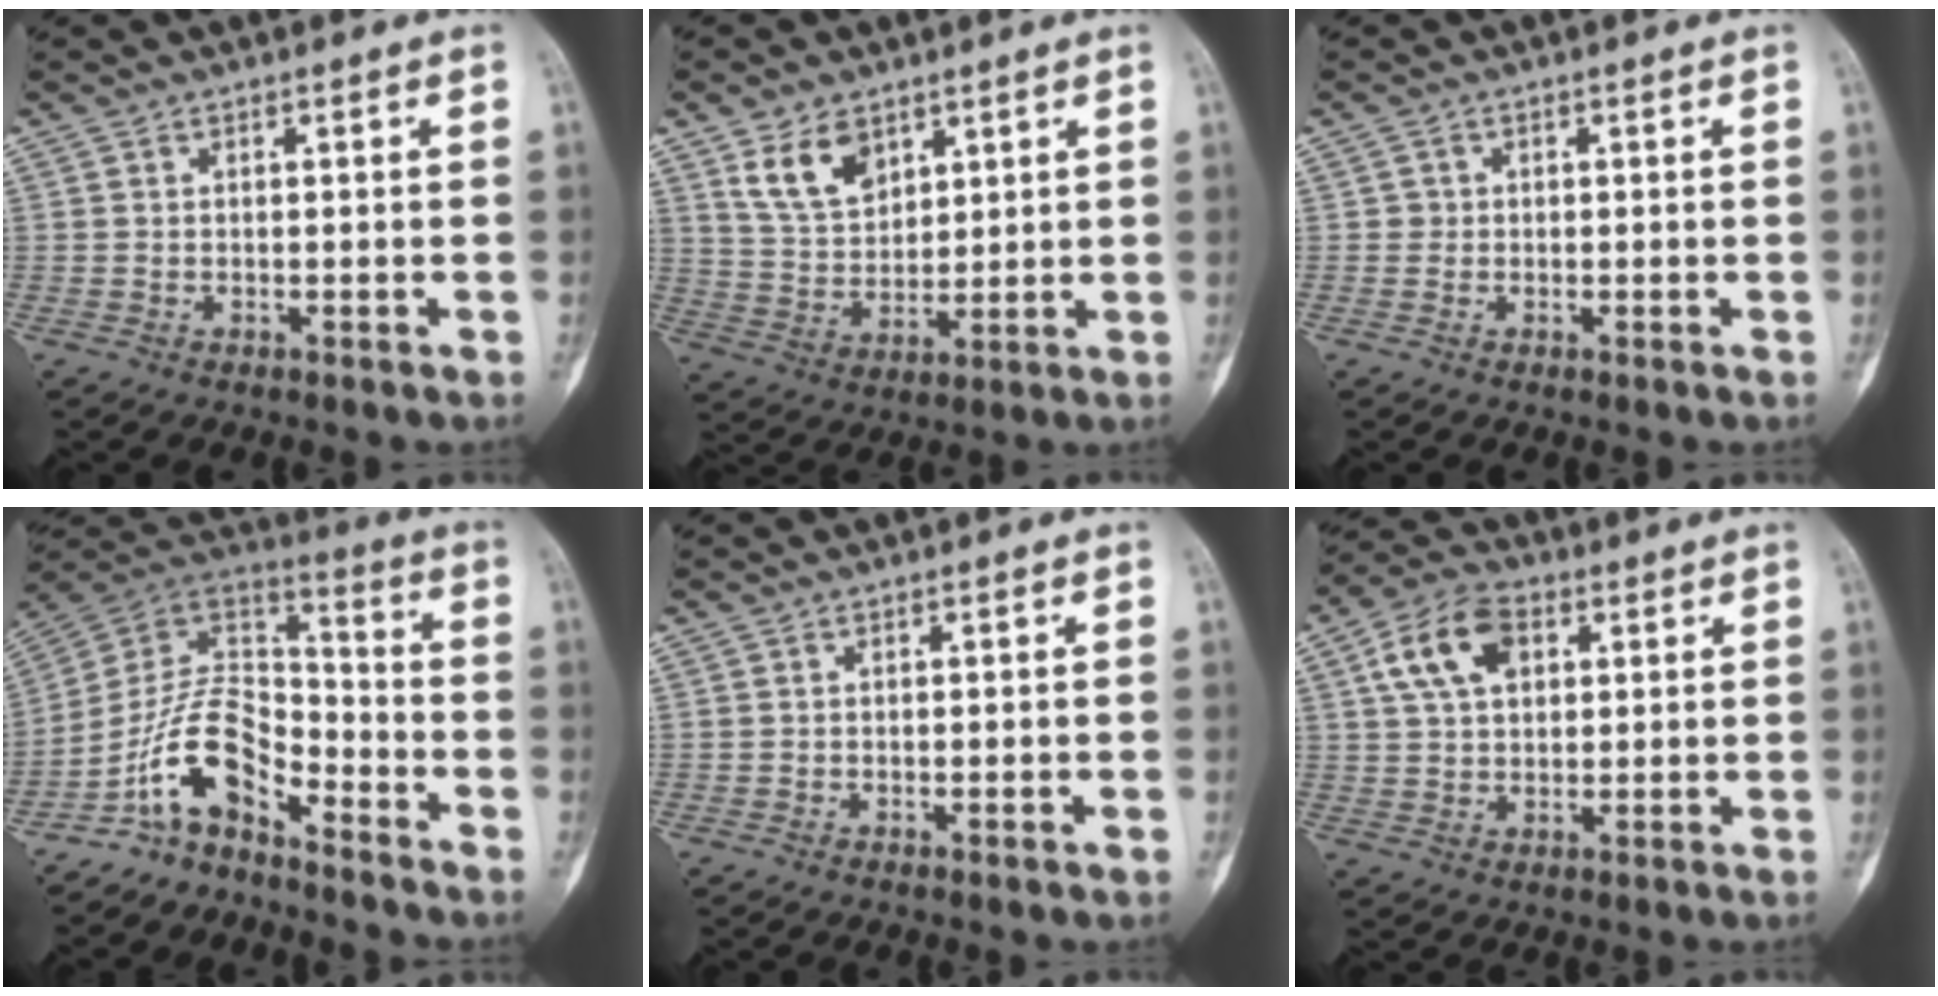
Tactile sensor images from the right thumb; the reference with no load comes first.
{"total": 8.9, "force": [5.2, 5.6, 4.6], "torque": [-0.067, -0.030, 0.108]}
{"total": 1.0, "force": [-0.1, 1.0, 0.1], "torque": [0.005, 0.005, -0.002]}
{"total": 12.7, "force": [-8.3, 6.1, 7.4], "torque": [-0.124, 0.097, -0.166]}
{"total": 1.2, "force": [-0.5, 0.2, 1.1], "torque": [-0.019, 0.001, -0.004]}
{"total": 10.3, "force": [3.5, 6.7, 7.0], "torque": [-0.116, 0.010, 0.057]}